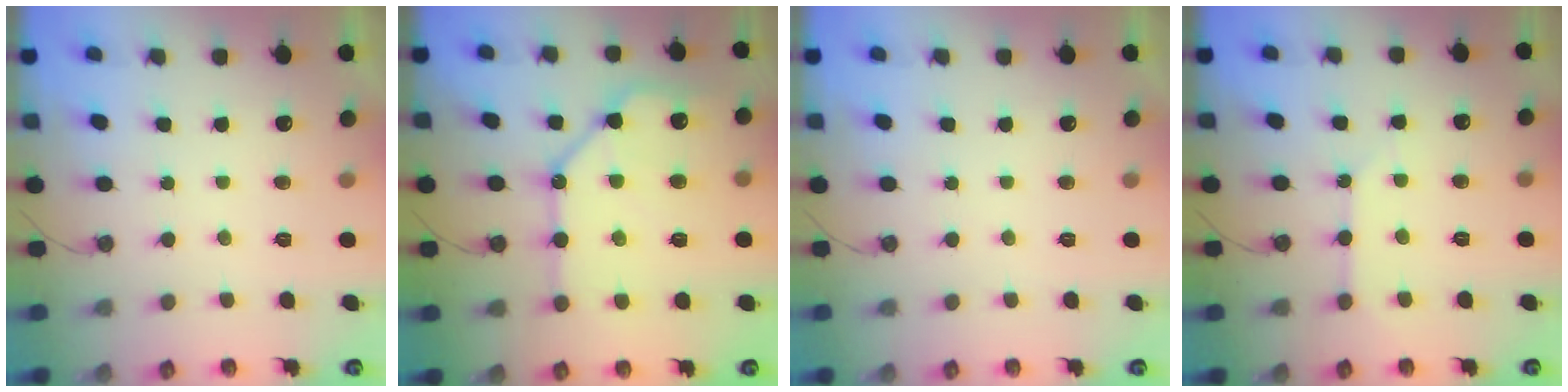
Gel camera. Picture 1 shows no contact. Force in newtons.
{"total": 13.9, "press": 13.8, "slide": 1.5}
{"total": 0.0}
{"total": 2.1, "press": 2.1, "slide": 0.3}